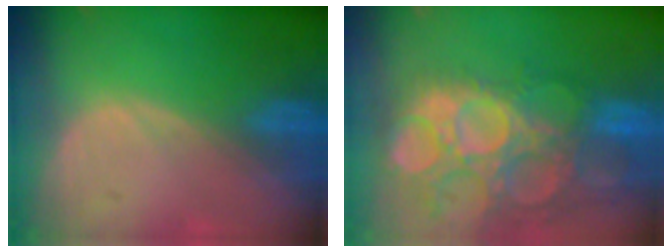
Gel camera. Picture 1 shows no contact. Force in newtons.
{"total": 15.1, "press": 12.6, "slide": 8.4}